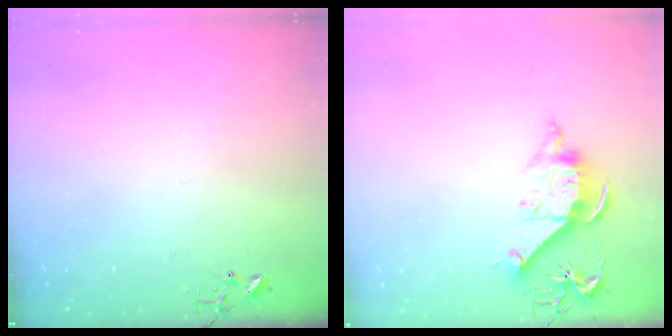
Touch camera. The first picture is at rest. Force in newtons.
{"total": 11.0, "press": 10.9, "slide": 1.2}